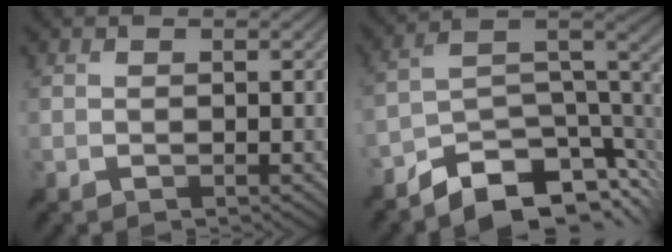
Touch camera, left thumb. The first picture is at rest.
{"total": 10.8, "force": [-7.7, 4.5, 6.1], "torque": [-0.097, -0.007, -0.132]}